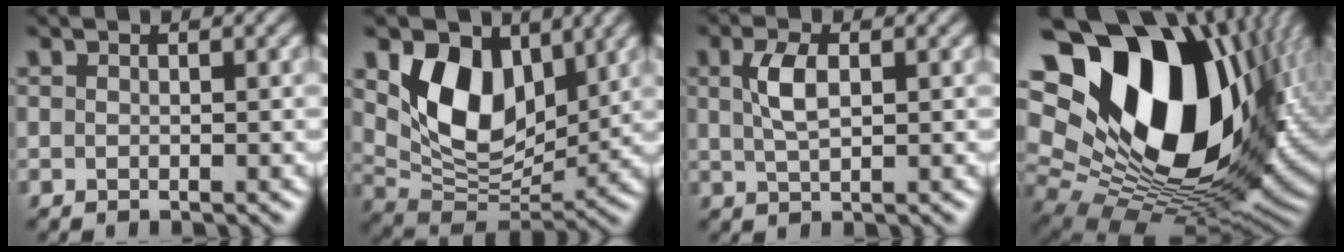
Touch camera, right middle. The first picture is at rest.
{"total": 8.4, "force": [3.2, 5.5, 5.5], "torque": [-0.102, -0.014, 0.055]}
{"total": 2.5, "force": [0.7, 1.1, 2.1], "torque": [-0.049, 0.004, 0.014]}
{"total": 22.7, "force": [6.6, 14.0, 16.6], "torque": [-0.305, 0.000, 0.132]}